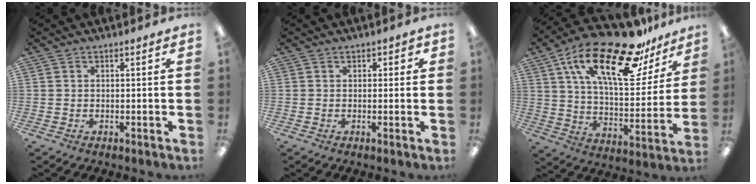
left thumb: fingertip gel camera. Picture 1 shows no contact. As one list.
[{"total": 1.6, "force": [0.4, 1.4, 0.5], "torque": [-0.001, 0.001, 0.005]}, {"total": 26.5, "force": [16.0, 10.5, 18.3], "torque": [-0.292, -0.084, 0.267]}]